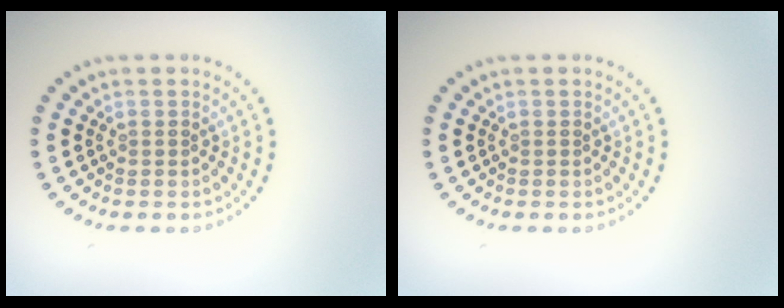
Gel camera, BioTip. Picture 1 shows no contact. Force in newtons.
{"total": 0.0}